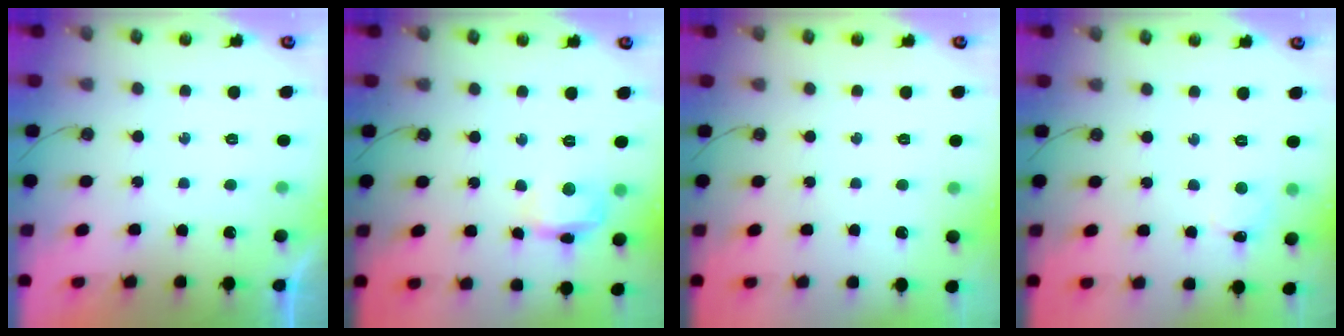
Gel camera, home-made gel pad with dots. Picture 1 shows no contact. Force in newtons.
{"total": 11.3, "press": 11.3, "slide": 0.9}
{"total": 0.0}
{"total": 2.6, "press": 2.6, "slide": 0.4}